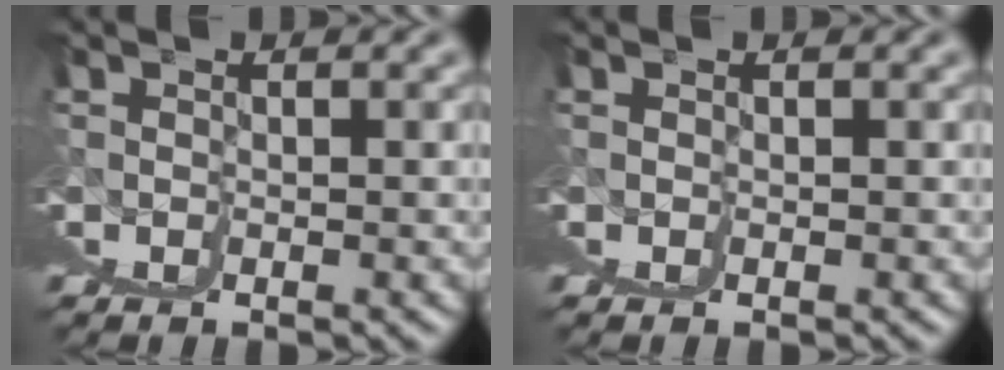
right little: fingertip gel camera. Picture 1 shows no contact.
{"total": 0.0}